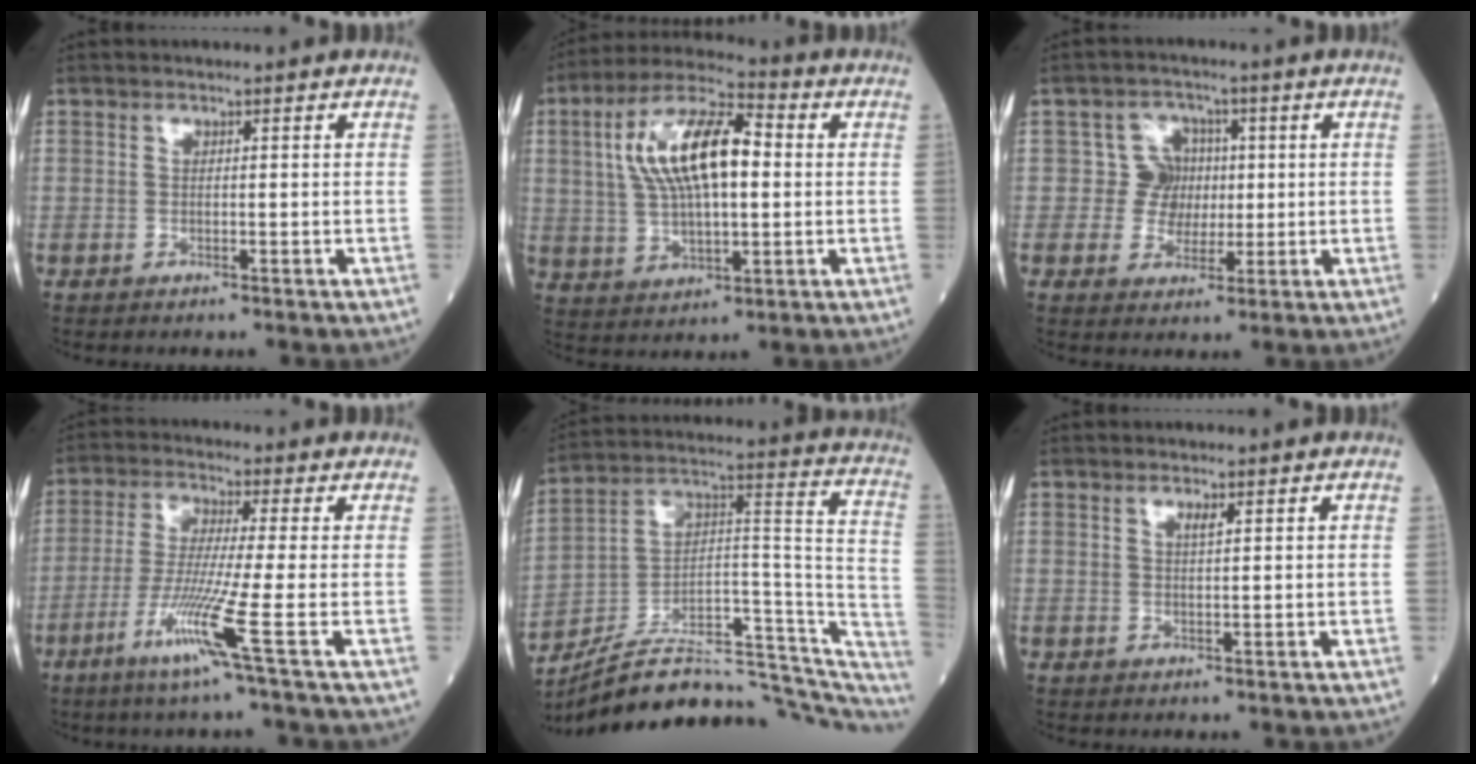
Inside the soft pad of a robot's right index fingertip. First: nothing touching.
{"total": 14.4, "force": [2.3, 5.1, 13.3], "torque": [-0.261, 0.028, 0.039]}
{"total": 4.9, "force": [0.4, 4.8, 0.6], "torque": [0.003, 0.015, 0.009]}
{"total": 8.9, "force": [-4.0, -2.1, 7.6], "torque": [-0.151, -0.030, -0.084]}
{"total": 25.1, "force": [-20.8, 6.6, 12.5], "torque": [-0.142, 0.051, -0.304]}
{"total": 1.1, "force": [0.6, 0.0, 0.9], "torque": [-0.022, -0.002, 0.012]}